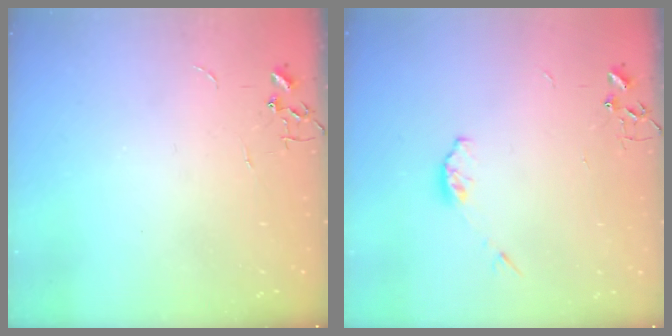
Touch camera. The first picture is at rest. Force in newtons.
{"total": 4.1, "press": 4.0, "slide": 0.7}